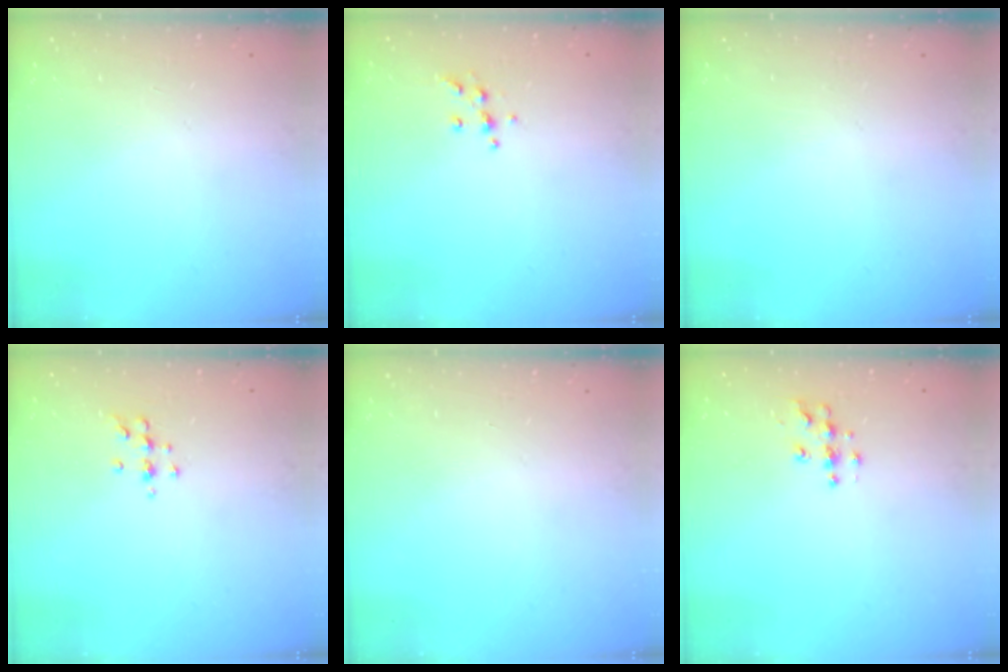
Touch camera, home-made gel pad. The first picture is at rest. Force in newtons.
{"total": 6.4, "press": 6.4, "slide": 0.5}
{"total": 0.0}
{"total": 4.9, "press": 4.8, "slide": 0.7}
{"total": 0.0}
{"total": 5.0, "press": 5.0, "slide": 0.2}